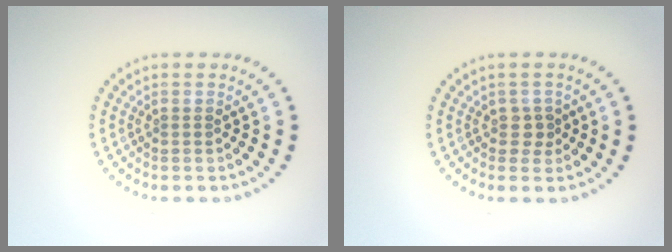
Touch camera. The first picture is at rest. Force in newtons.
{"total": 1.2, "press": 1.0, "slide": 0.7}